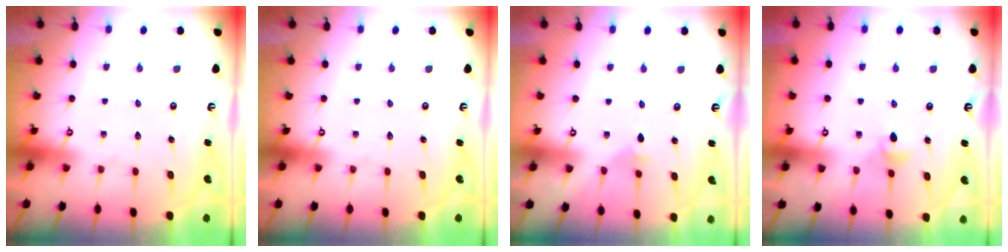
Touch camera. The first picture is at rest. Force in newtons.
{"total": 0.0}
{"total": 2.4, "press": 2.4, "slide": 0.5}
{"total": 4.1, "press": 4.0, "slide": 0.8}